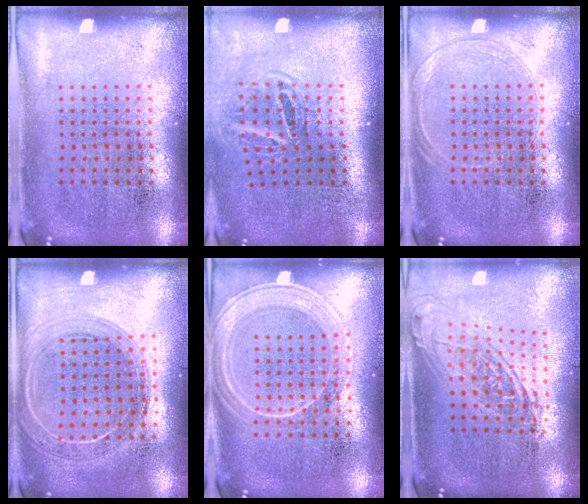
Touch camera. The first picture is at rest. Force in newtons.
{"total": 1.8, "press": 1.2, "slide": 1.4}
{"total": 1.2, "press": 1.1, "slide": 0.3}
{"total": 1.6, "press": 1.6, "slide": 0.4}
{"total": 1.8, "press": 1.8, "slide": 0.4}
{"total": 1.8, "press": 1.4, "slide": 1.2}